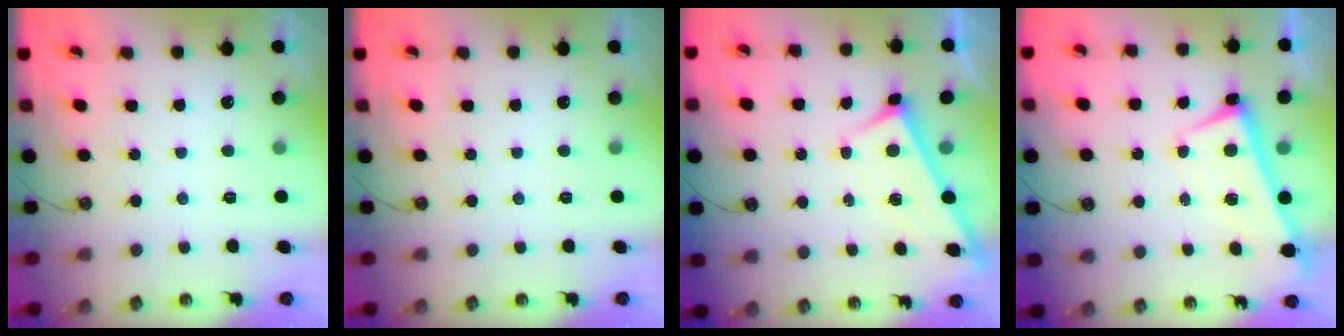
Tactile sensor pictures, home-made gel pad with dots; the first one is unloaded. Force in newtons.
{"total": 0.0}
{"total": 3.2, "press": 3.2, "slide": 0.3}
{"total": 1.2, "press": 0.8, "slide": 0.9}